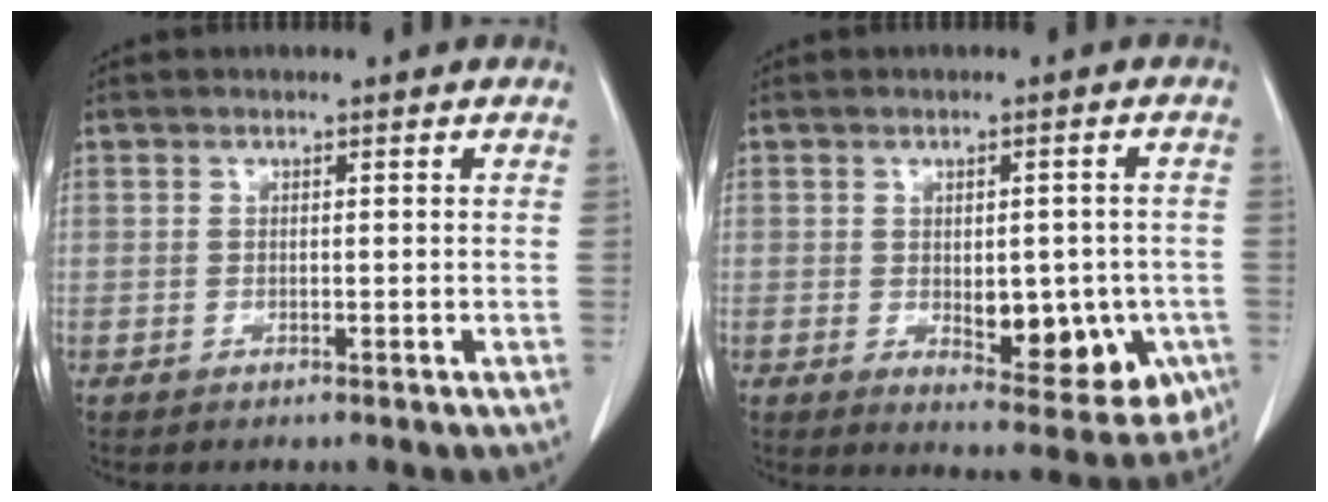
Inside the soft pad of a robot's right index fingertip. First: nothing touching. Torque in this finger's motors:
{"motor_torque": [0.26, -0.05, 0.21, 0.07]}